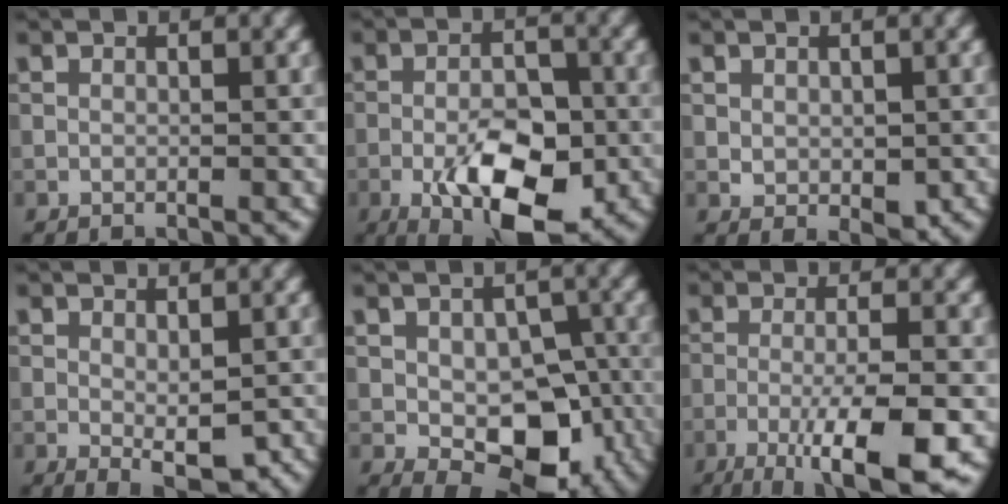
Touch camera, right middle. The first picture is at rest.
{"total": 8.8, "force": [-3.4, 3.8, 7.1], "torque": [-0.121, -0.004, -0.057]}
{"total": 2.1, "force": [-0.1, 1.4, 1.6], "torque": [-0.024, -0.005, 0.005]}
{"total": 3.4, "force": [-0.6, 1.2, 3.2], "torque": [-0.047, -0.012, -0.002]}
{"total": 7.8, "force": [-2.0, 4.7, 5.9], "torque": [-0.088, -0.012, -0.021]}
{"total": 8.8, "force": [-4.2, 2.0, 7.5], "torque": [-0.117, -0.004, -0.068]}